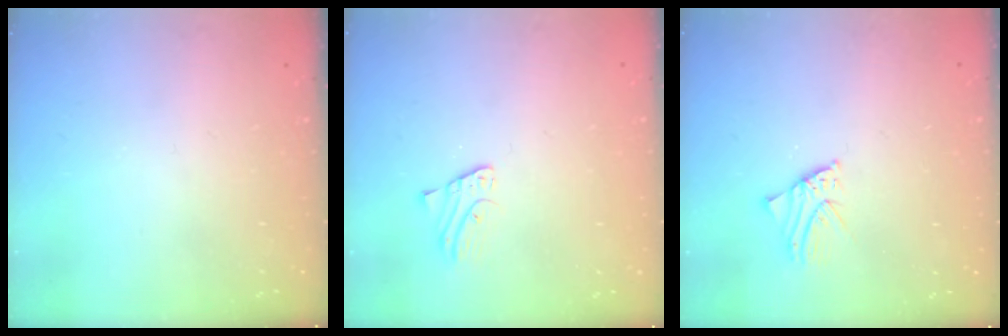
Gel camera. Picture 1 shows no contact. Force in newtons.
{"total": 1.8, "press": 1.8, "slide": 0.1}
{"total": 1.7, "press": 1.7, "slide": 0.2}